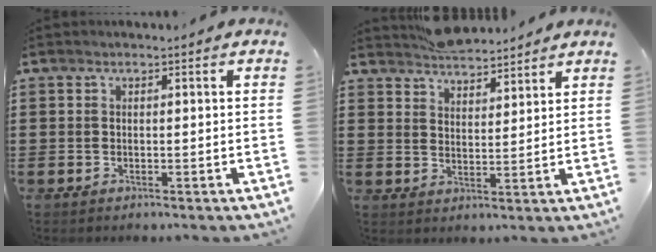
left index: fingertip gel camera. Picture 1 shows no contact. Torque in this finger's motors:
{"motor_torque": [-1.72, -0.42, -0.88, -0.21]}